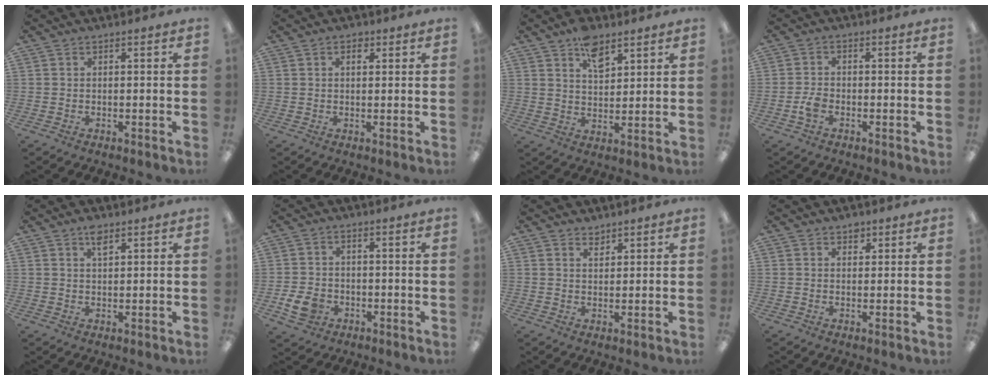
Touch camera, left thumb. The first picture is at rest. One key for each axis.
{"total": 2.2, "fx": 1.0, "fy": 1.4, "fz": 1.3, "tx": -0.004, "ty": -0.006, "tz": 0.013}
{"total": 7.5, "fx": 4.9, "fy": 4.0, "fz": 4.1, "tx": -0.054, "ty": -0.025, "tz": 0.083}
{"total": 3.2, "fx": -1.3, "fy": 1.9, "fz": 2.2, "tx": -0.045, "ty": 0.005, "tz": -0.024}
{"total": 2.9, "fx": 1.9, "fy": 1.2, "fz": 1.8, "tx": -0.034, "ty": -0.002, "tz": 0.033}
{"total": 5.5, "fx": -2.4, "fy": 4.0, "fz": 2.8, "tx": -0.061, "ty": 0.007, "tz": -0.043}
{"total": 2.0, "fx": 1.8, "fy": 0.8, "fz": 0.3, "tx": 0.001, "ty": -0.008, "tz": 0.034}
{"total": 2.0, "fx": 1.4, "fy": 1.3, "fz": 0.5, "tx": 0.005, "ty": -0.006, "tz": 0.023}